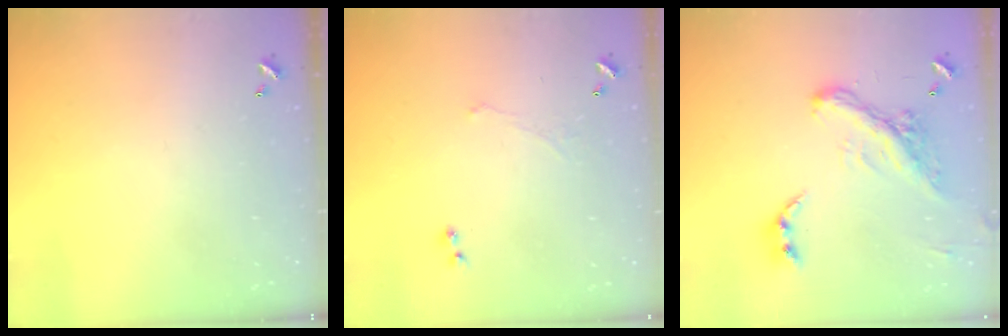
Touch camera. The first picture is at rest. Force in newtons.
{"total": 1.1, "press": 0.7, "slide": 0.9}
{"total": 6.3, "press": 6.1, "slide": 1.4}